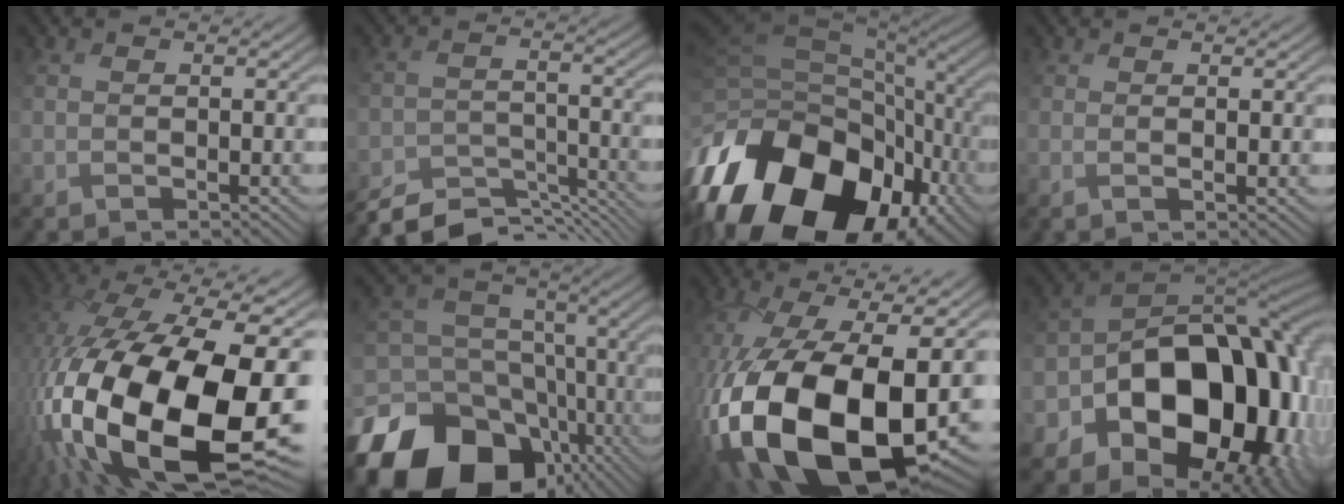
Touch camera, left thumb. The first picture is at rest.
{"total": 9.9, "force": [-9.4, 2.4, 1.9], "torque": [-0.029, -0.002, -0.140]}
{"total": 18.6, "force": [-8.5, 11.7, 11.6], "torque": [-0.274, -0.017, -0.130]}
{"total": 1.0, "force": [0.4, 0.3, 0.9], "torque": [-0.013, 0.003, 0.007]}
{"total": 21.2, "force": [-4.4, 11.0, 17.5], "torque": [-0.374, -0.040, -0.059]}
{"total": 19.5, "force": [-10.0, 14.4, 8.5], "torque": [-0.215, -0.033, -0.145]}
{"total": 22.2, "force": [-6.9, 12.2, 17.2], "torque": [-0.387, -0.092, -0.073]}
{"total": 20.3, "force": [-4.5, 15.2, 12.6], "torque": [-0.198, -0.023, -0.069]}